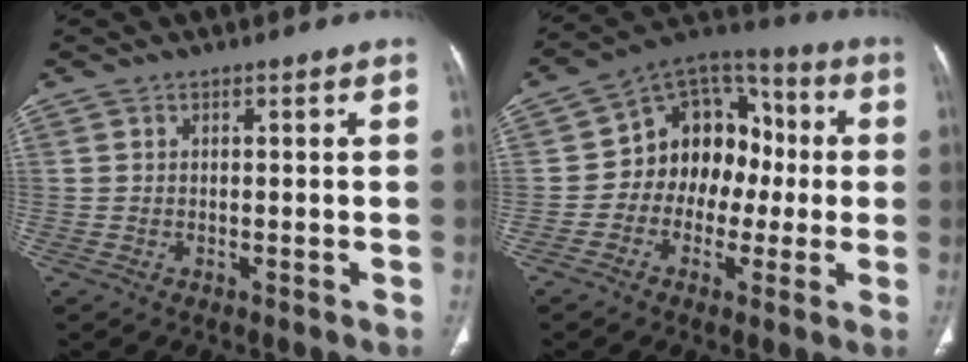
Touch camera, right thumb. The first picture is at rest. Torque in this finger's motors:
{"motor_torque": [-0.43, 0.83, 0.35, 0.38, 0.10]}